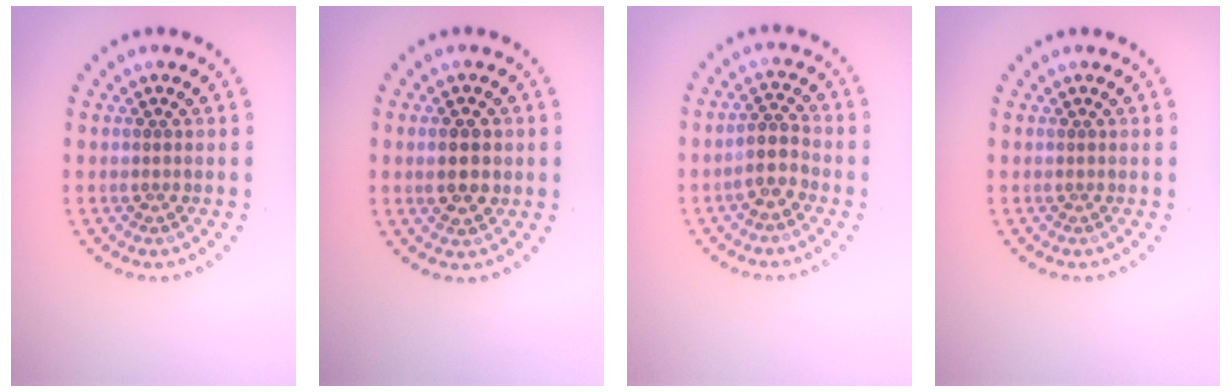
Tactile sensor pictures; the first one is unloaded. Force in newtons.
{"total": 2.8, "press": 2.8, "slide": 0.2}
{"total": 2.4, "press": 2.1, "slide": 1.2}
{"total": 0.0}